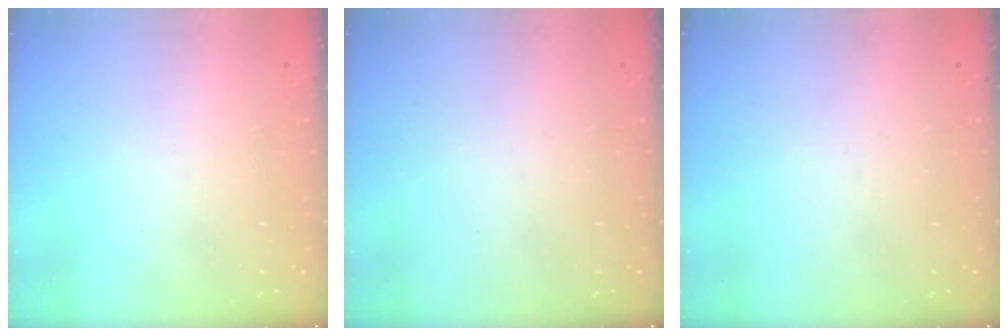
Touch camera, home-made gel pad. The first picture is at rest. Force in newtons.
{"total": 0.0}
{"total": 0.0}